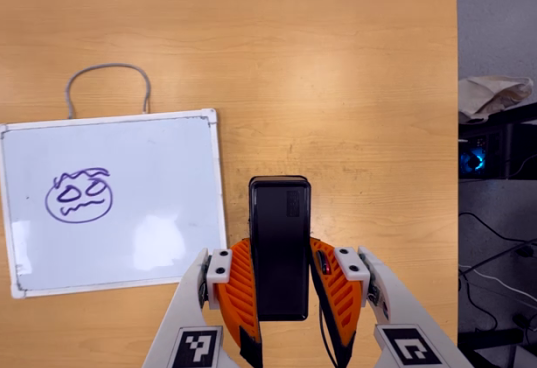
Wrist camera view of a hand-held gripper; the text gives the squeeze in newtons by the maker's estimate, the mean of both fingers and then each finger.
{"total": 4.6, "left": 3.5, "right": 5.8}